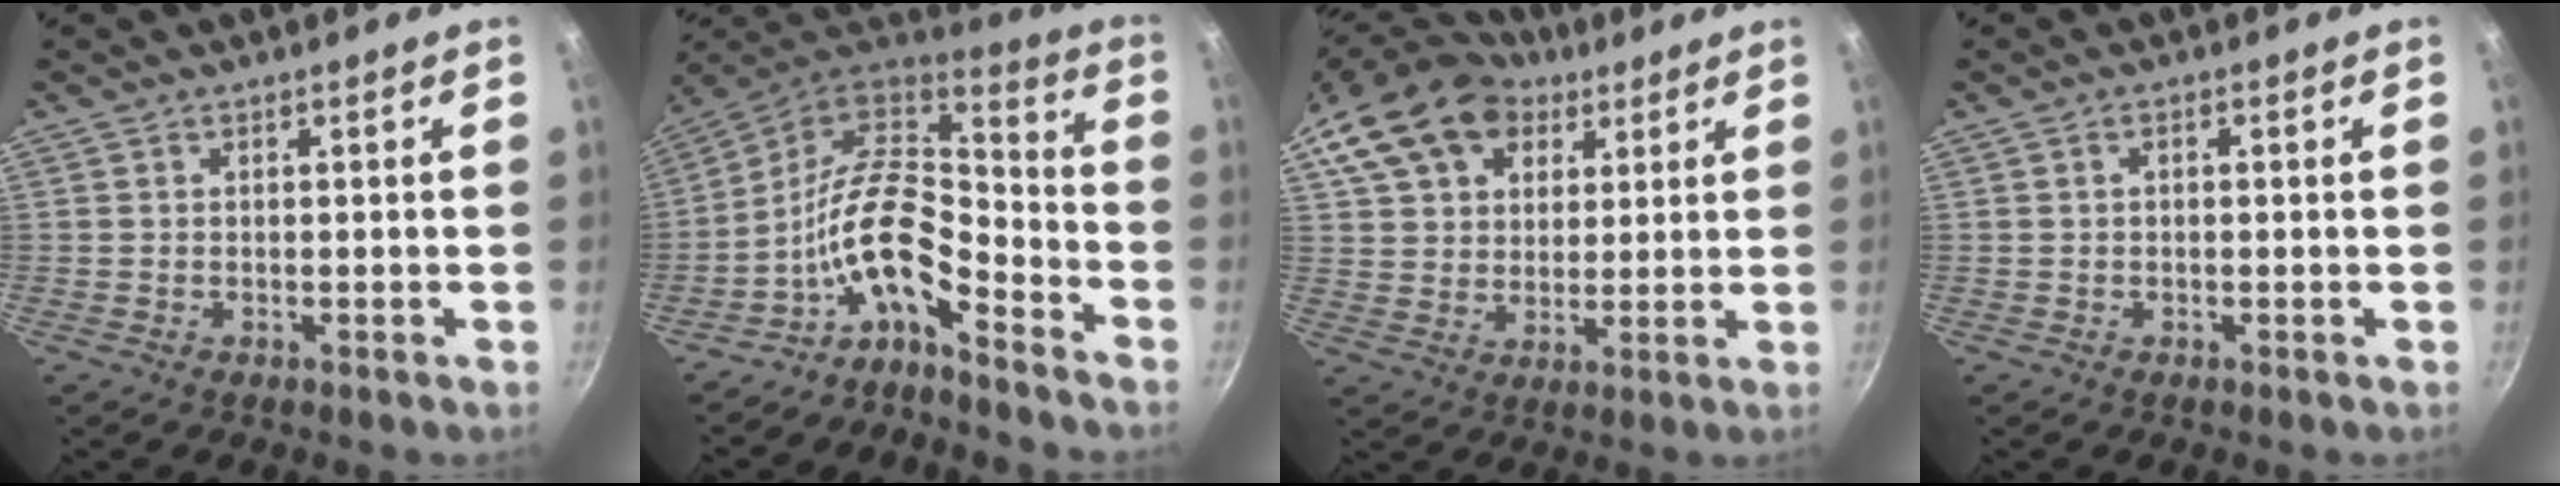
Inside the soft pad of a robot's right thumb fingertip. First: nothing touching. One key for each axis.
{"total": 14.4, "fx": -8.3, "fy": 6.3, "fz": 10.0, "tx": -0.177, "ty": 0.083, "tz": -0.175}
{"total": 18.6, "fx": 9.0, "fy": 13.3, "fz": 9.3, "tx": -0.159, "ty": 0.012, "tz": 0.158}
{"total": 0.9, "fx": 0.0, "fy": 0.6, "fz": 0.7, "tx": -0.016, "ty": 0.008, "tz": 0.001}